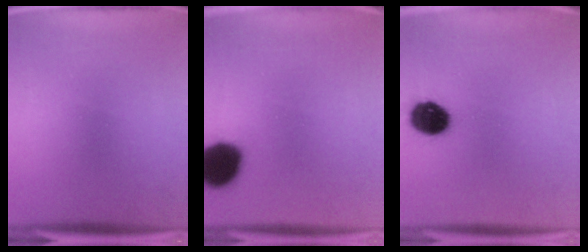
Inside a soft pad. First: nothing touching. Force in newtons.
{"total": 12.7}
{"total": 9.9}